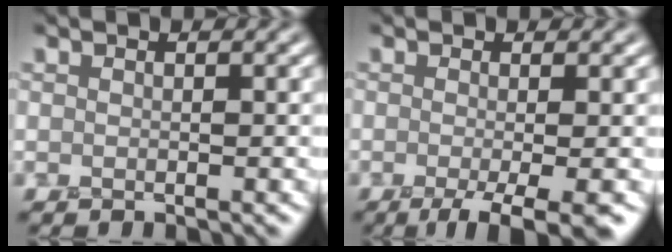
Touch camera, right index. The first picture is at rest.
{"total": 4.4, "force": [-2.0, 0.8, 3.8], "torque": [-0.048, -0.006, -0.034]}